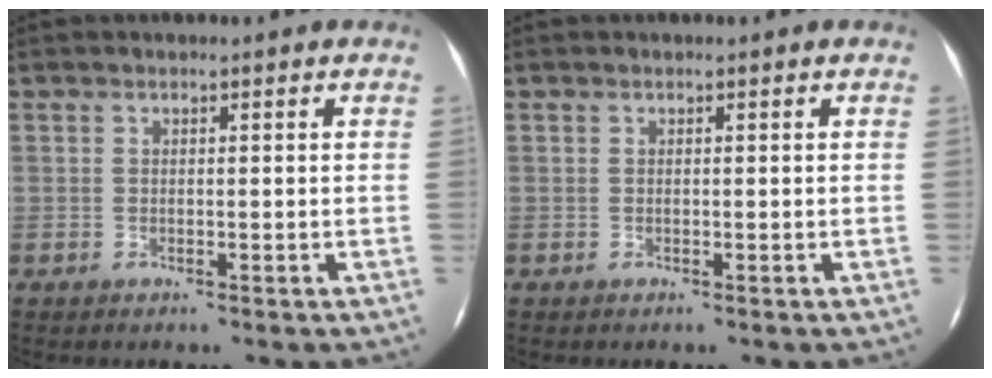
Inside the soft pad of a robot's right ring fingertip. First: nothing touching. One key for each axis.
{"total": 0.0}